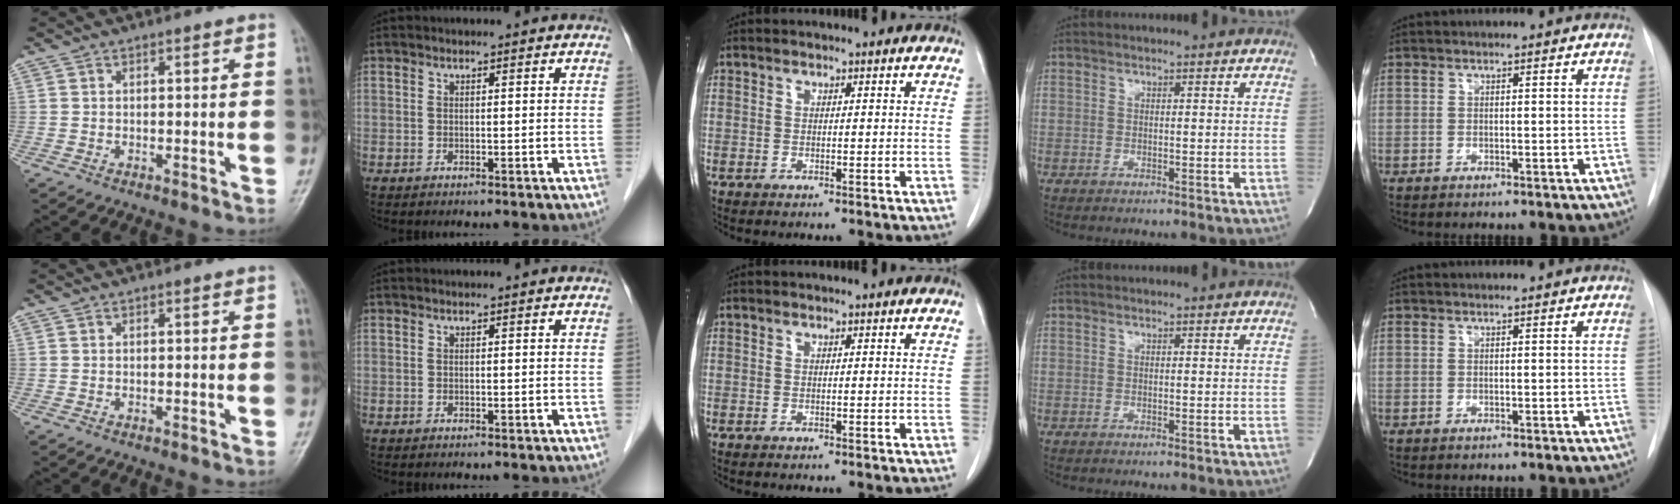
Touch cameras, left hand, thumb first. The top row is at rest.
{}